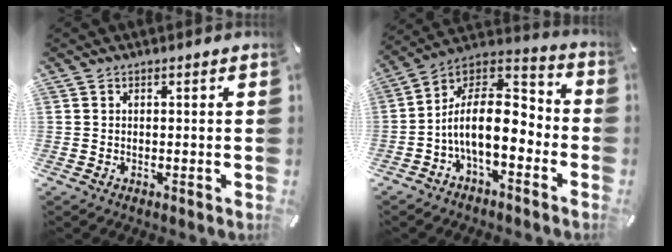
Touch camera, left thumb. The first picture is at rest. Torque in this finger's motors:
{"motor_torque": [1.92, 3.08, 0.73, 0.47, 0.20]}